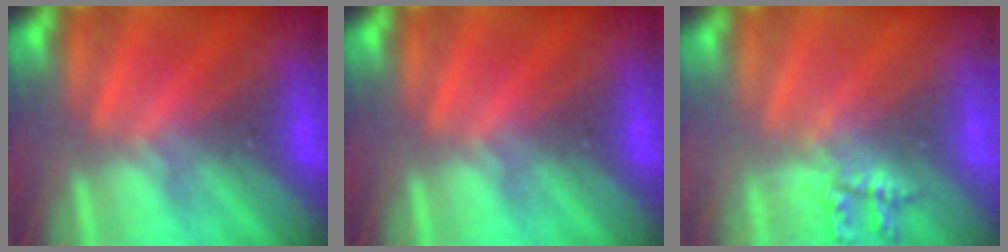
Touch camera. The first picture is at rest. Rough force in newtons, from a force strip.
{"total": 0.0}
{"total": 2.2}